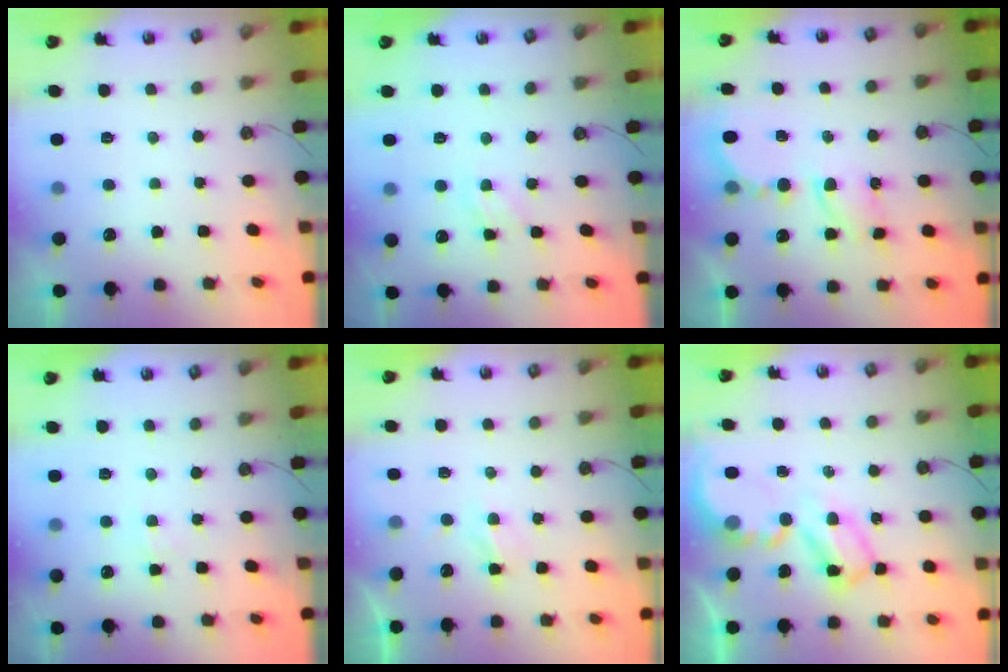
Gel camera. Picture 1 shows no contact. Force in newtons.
{"total": 3.1, "press": 3.1, "slide": 0.4}
{"total": 6.3, "press": 6.3, "slide": 0.6}
{"total": 2.5, "press": 2.4, "slide": 0.4}
{"total": 3.1, "press": 3.0, "slide": 0.5}
{"total": 7.5, "press": 7.5, "slide": 0.6}